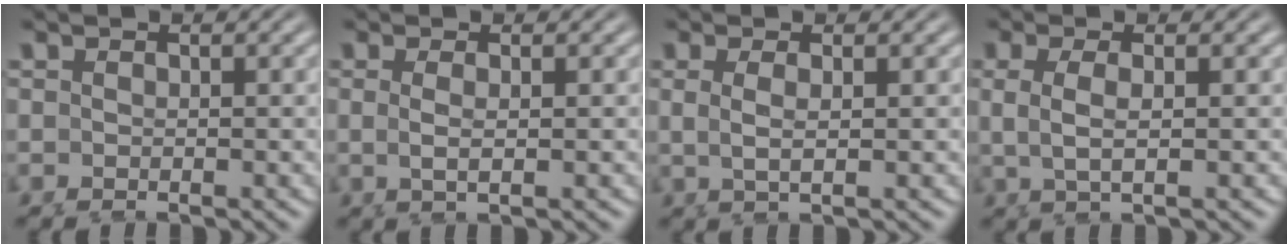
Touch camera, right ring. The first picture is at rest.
{"total": 1.6, "force": [0.4, -0.6, 1.4], "torque": [-0.032, -0.006, 0.015]}
{"total": 1.9, "force": [1.0, -0.2, 1.5], "torque": [-0.031, -0.003, 0.023]}
{"total": 2.8, "force": [1.5, 0.6, 2.3], "torque": [-0.041, 0.006, 0.026]}